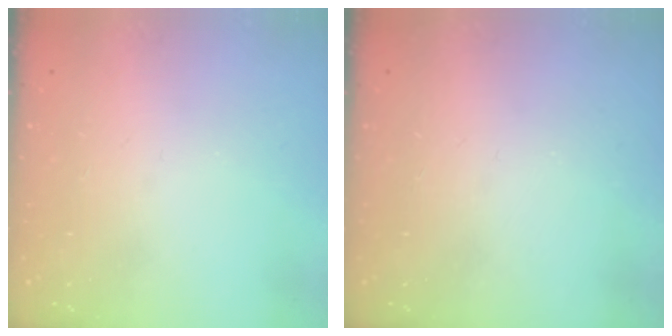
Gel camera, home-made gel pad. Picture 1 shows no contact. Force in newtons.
{"total": 0.0}